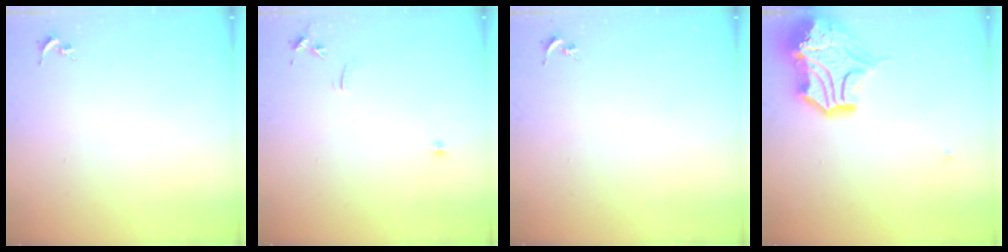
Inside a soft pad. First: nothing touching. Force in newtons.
{"total": 7.5, "press": 7.5, "slide": 0.6}
{"total": 0.0}
{"total": 18.1, "press": 17.9, "slide": 2.5}